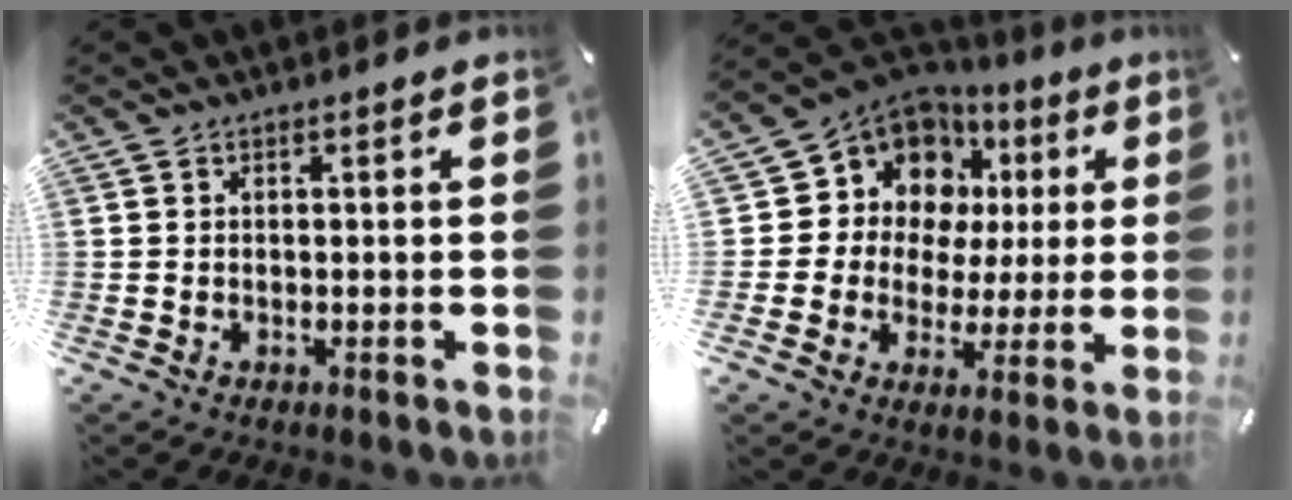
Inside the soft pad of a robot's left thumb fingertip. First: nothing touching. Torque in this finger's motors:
{"motor_torque": [0.57, 0.63, 0.69, 0.35, 0.07]}